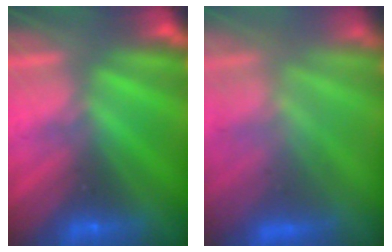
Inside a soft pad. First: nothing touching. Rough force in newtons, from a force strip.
{"total": 3.5}